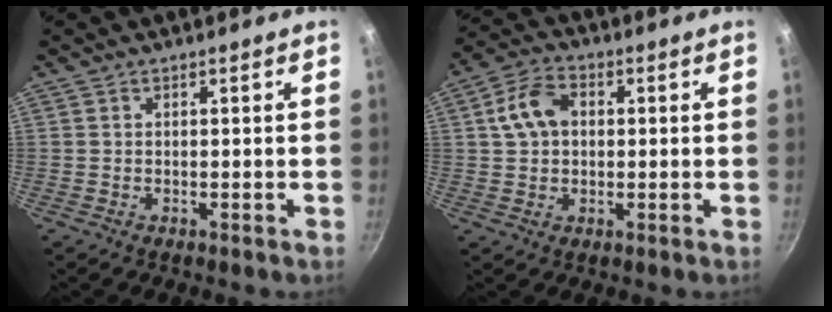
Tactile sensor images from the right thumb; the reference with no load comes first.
{"total": 8.0, "force": [1.3, 5.9, 5.3], "torque": [-0.085, 0.017, 0.014]}